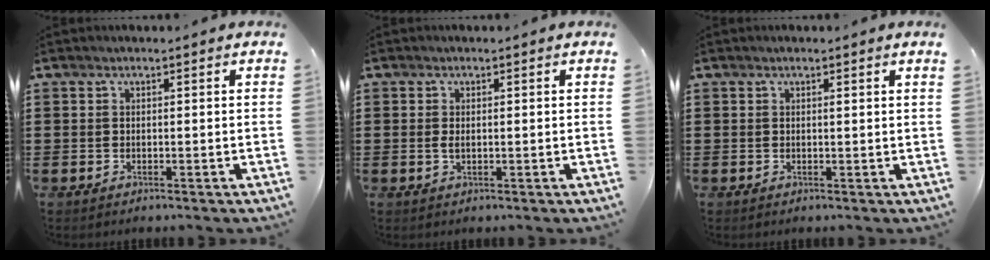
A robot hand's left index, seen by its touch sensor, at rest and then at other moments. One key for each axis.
{"total": 1.1, "fx": 0.0, "fy": 0.5, "fz": 1.0, "tx": -0.028, "ty": 0.000, "tz": -0.005}
{"total": 0.7, "fx": 0.3, "fy": -0.2, "fz": 0.6, "tx": -0.010, "ty": -0.004, "tz": 0.007}